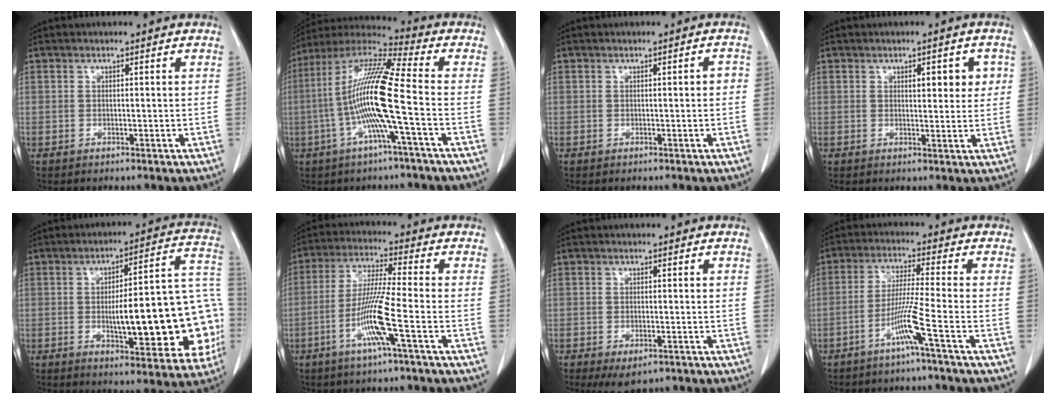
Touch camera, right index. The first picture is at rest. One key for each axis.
{"total": 14.3, "fx": -2.7, "fy": -0.4, "fz": 14.1, "tx": -0.279, "ty": 0.012, "tz": -0.063}
{"total": 1.1, "fx": -0.1, "fy": 0.4, "fz": 1.0, "tx": -0.010, "ty": 0.003, "tz": -0.001}
{"total": 4.4, "fx": 1.4, "fy": 1.8, "fz": 3.8, "tx": -0.048, "ty": 0.006, "tz": 0.018}
{"total": 22.3, "fx": -3.7, "fy": 5.4, "fz": 21.3, "tx": -0.211, "ty": 0.042, "tz": -0.032}
{"total": 9.6, "fx": -3.5, "fy": -0.9, "fz": 8.9, "tx": -0.177, "ty": -0.006, "tz": -0.072}
{"total": 4.3, "fx": -2.6, "fy": 2.0, "fz": 2.8, "tx": -0.042, "ty": -0.007, "tz": -0.030}
{"total": 6.2, "fx": -3.1, "fy": -1.8, "fz": 5.1, "tx": -0.102, "ty": -0.004, "tz": -0.065}